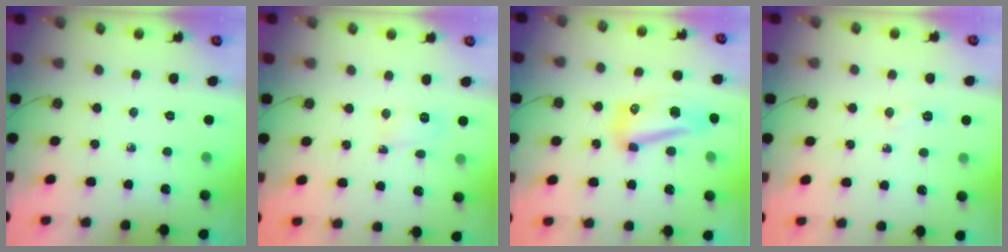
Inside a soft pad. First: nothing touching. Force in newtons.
{"total": 5.1, "press": 3.7, "slide": 3.5}
{"total": 11.1, "press": 11.1, "slide": 0.7}
{"total": 5.0, "press": 4.9, "slide": 0.9}